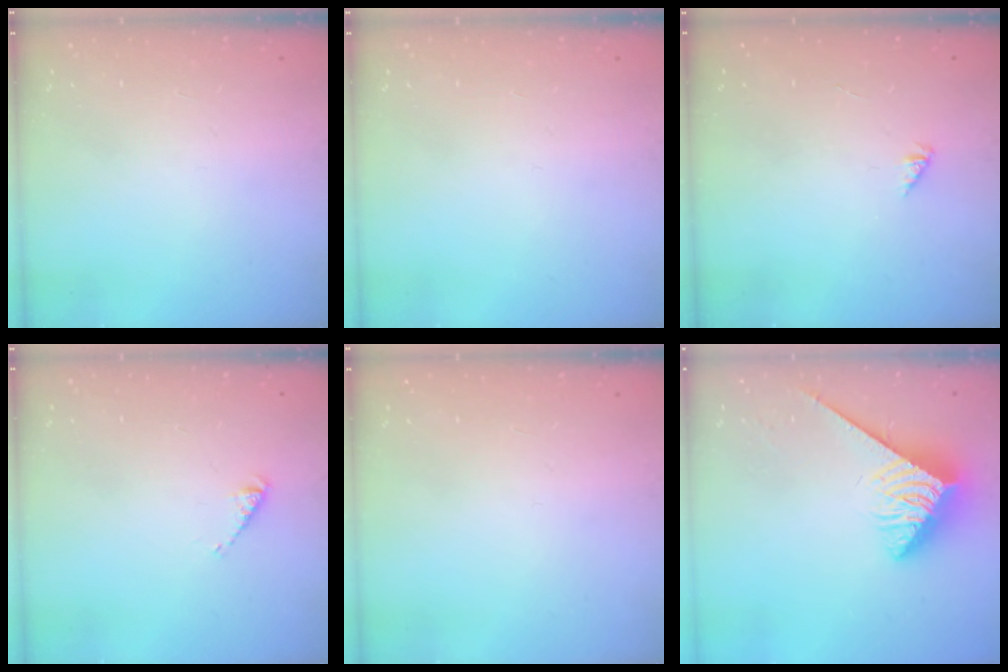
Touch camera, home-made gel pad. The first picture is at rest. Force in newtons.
{"total": 0.0}
{"total": 0.0}
{"total": 2.4, "press": 2.4, "slide": 0.5}
{"total": 0.0}
{"total": 3.8, "press": 3.8, "slide": 0.4}